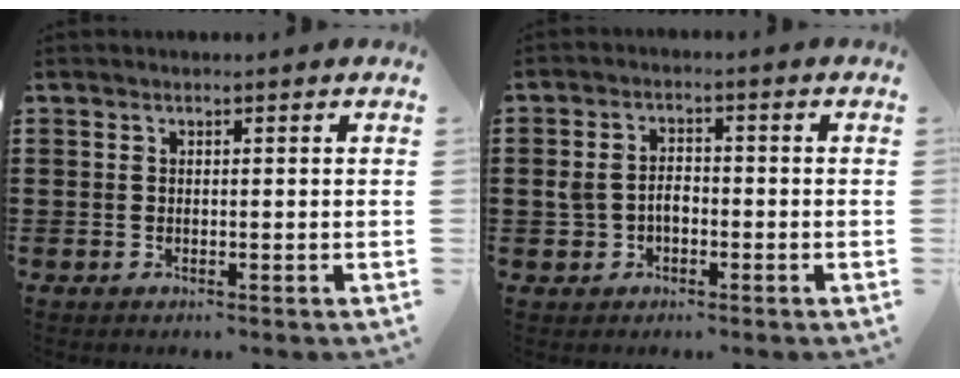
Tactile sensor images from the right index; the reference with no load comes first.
{"total": 3.5, "force": [-0.8, 2.5, 2.4], "torque": [-0.062, 0.001, -0.020]}